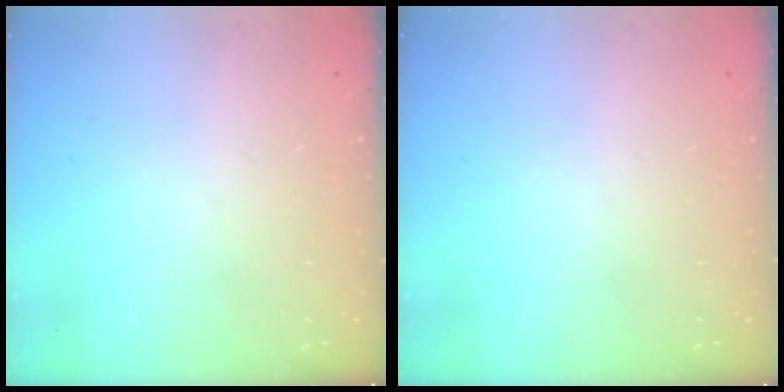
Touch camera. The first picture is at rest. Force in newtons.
{"total": 0.0}